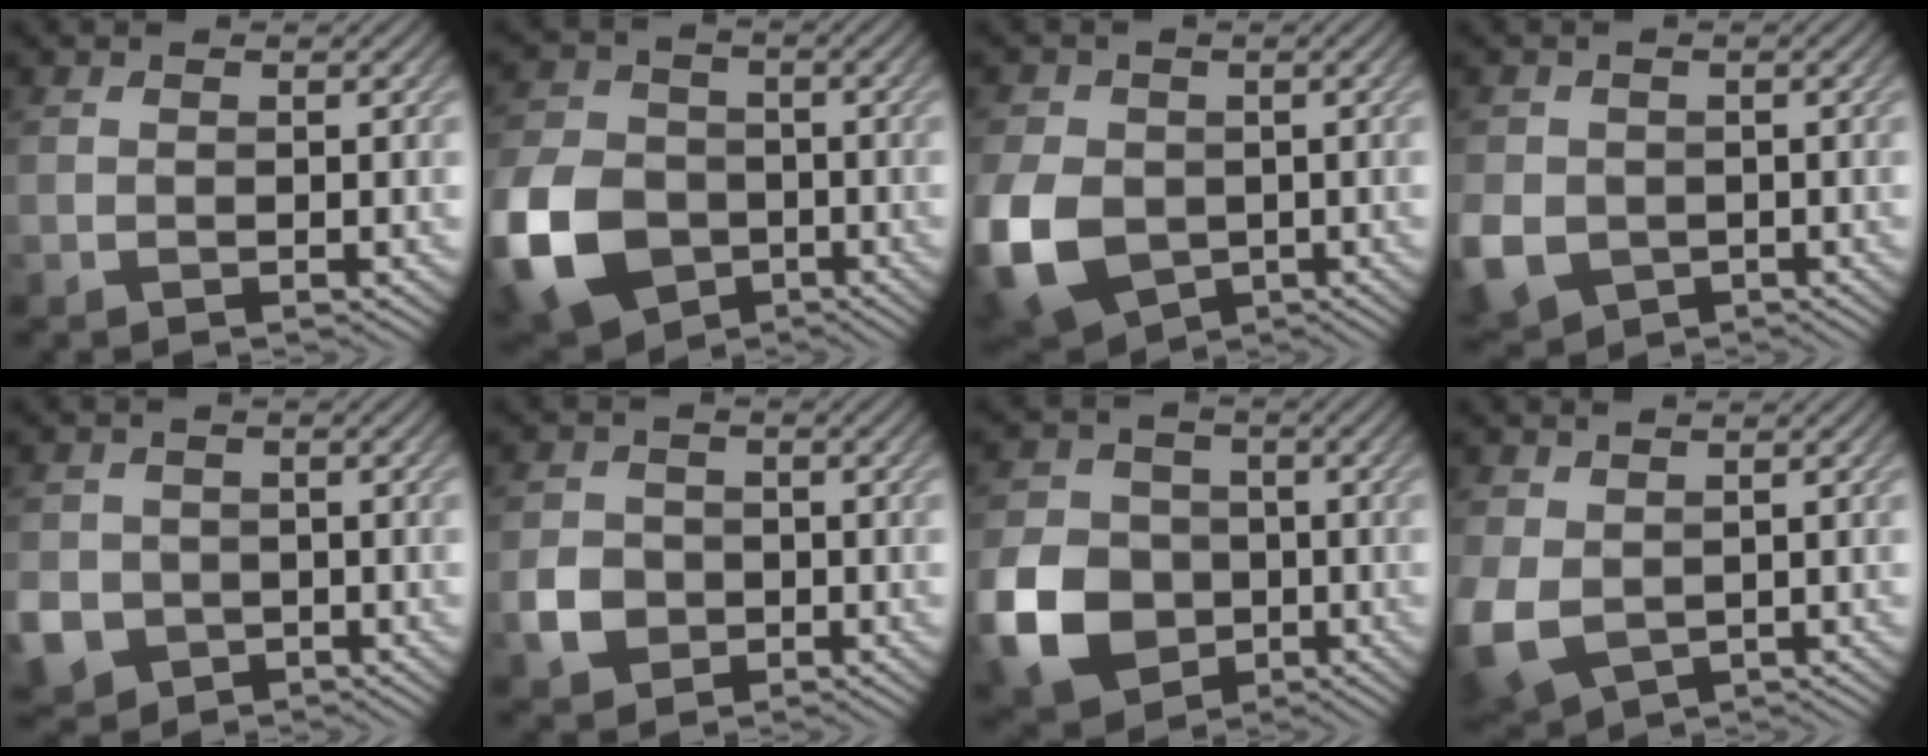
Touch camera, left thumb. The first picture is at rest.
{"total": 13.8, "force": [-5.1, 10.4, 7.6], "torque": [-0.215, -0.041, -0.106]}
{"total": 11.7, "force": [-2.6, 8.8, 7.3], "torque": [-0.205, -0.026, -0.053]}
{"total": 6.7, "force": [-1.9, 5.6, 3.2], "torque": [-0.100, -0.027, -0.034]}
{"total": 7.1, "force": [-2.5, 6.2, 2.4], "torque": [-0.079, -0.030, -0.059]}
{"total": 4.0, "force": [-1.3, 3.5, 1.6], "torque": [-0.032, -0.004, -0.029]}
{"total": 11.2, "force": [-3.6, 9.1, 5.4], "torque": [-0.147, -0.026, -0.081]}
{"total": 7.0, "force": [-0.3, 5.1, 4.7], "torque": [-0.153, -0.026, 0.004]}